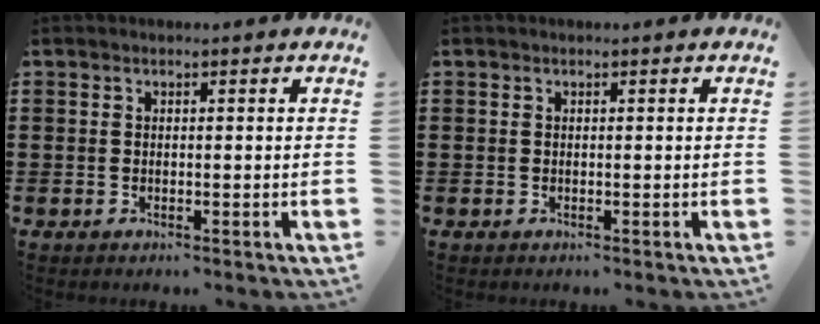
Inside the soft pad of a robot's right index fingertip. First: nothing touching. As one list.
[{"total": 0.0}]